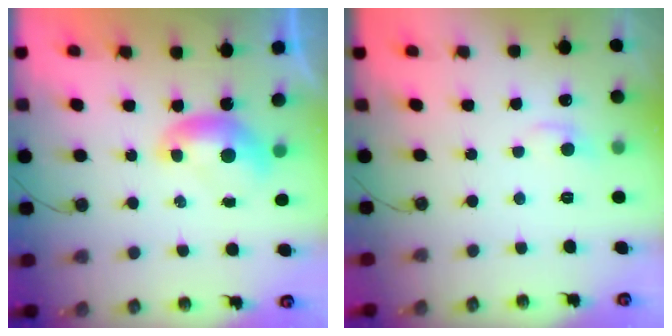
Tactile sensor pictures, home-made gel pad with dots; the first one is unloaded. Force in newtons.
{"total": 0.8, "press": 0.1, "slide": 0.8}